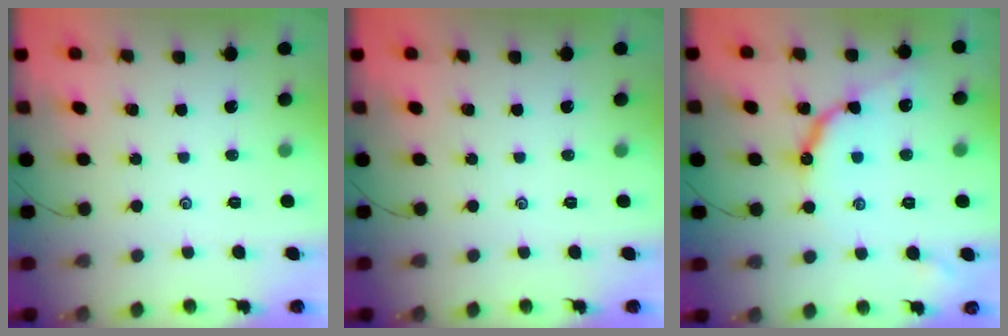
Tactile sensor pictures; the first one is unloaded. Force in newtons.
{"total": 0.0}
{"total": 9.3, "press": 9.3, "slide": 0.8}